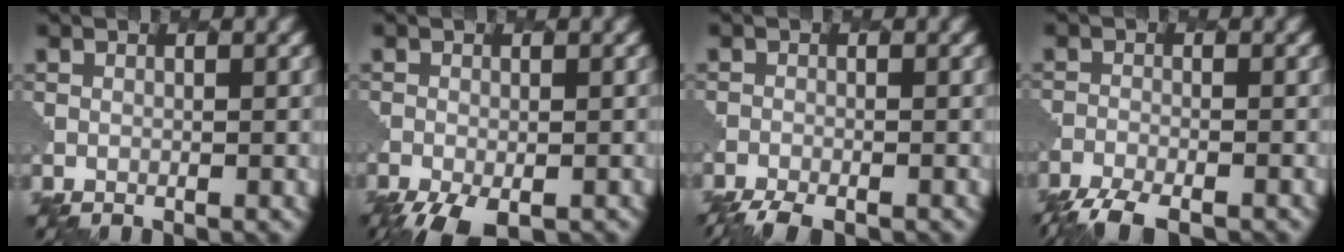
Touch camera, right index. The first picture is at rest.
{"total": 5.0, "force": [-3.5, 1.6, 3.1], "torque": [-0.051, -0.013, -0.060]}
{"total": 4.5, "force": [-4.1, 0.8, 1.5], "torque": [-0.034, -0.015, -0.069]}
{"total": 5.6, "force": [-5.1, 1.0, 2.0], "torque": [-0.040, -0.017, -0.086]}